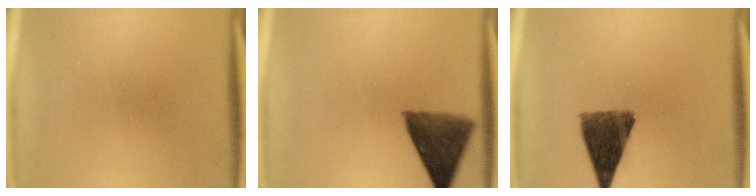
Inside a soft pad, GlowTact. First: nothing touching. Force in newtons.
{"total": 9.7}
{"total": 10.4}